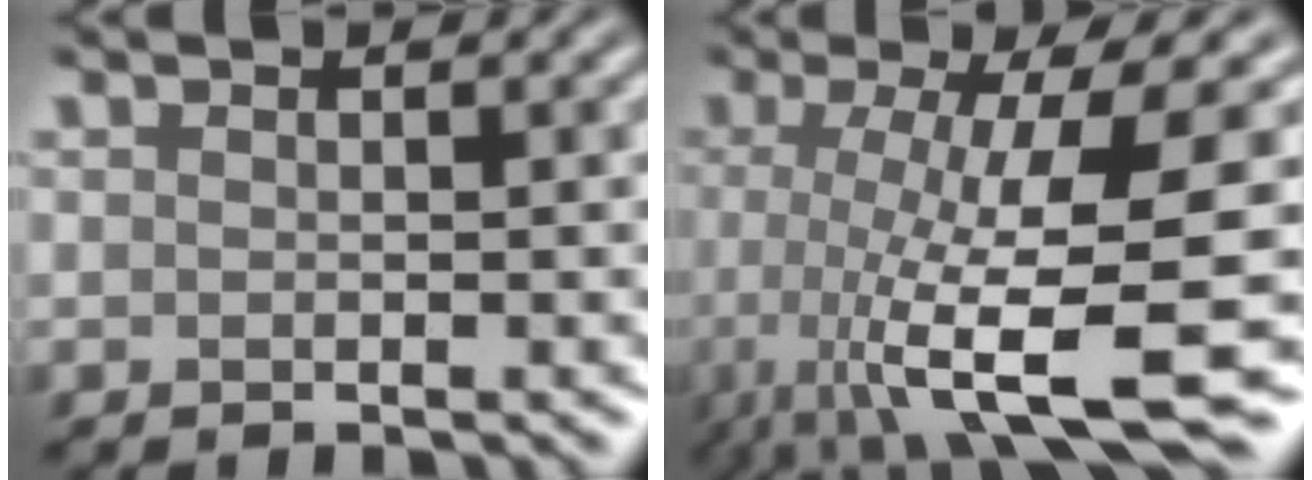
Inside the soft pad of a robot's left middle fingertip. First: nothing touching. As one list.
[{"total": 12.2, "force": [-2.4, 2.7, 11.6], "torque": [-0.172, -0.013, -0.031]}]